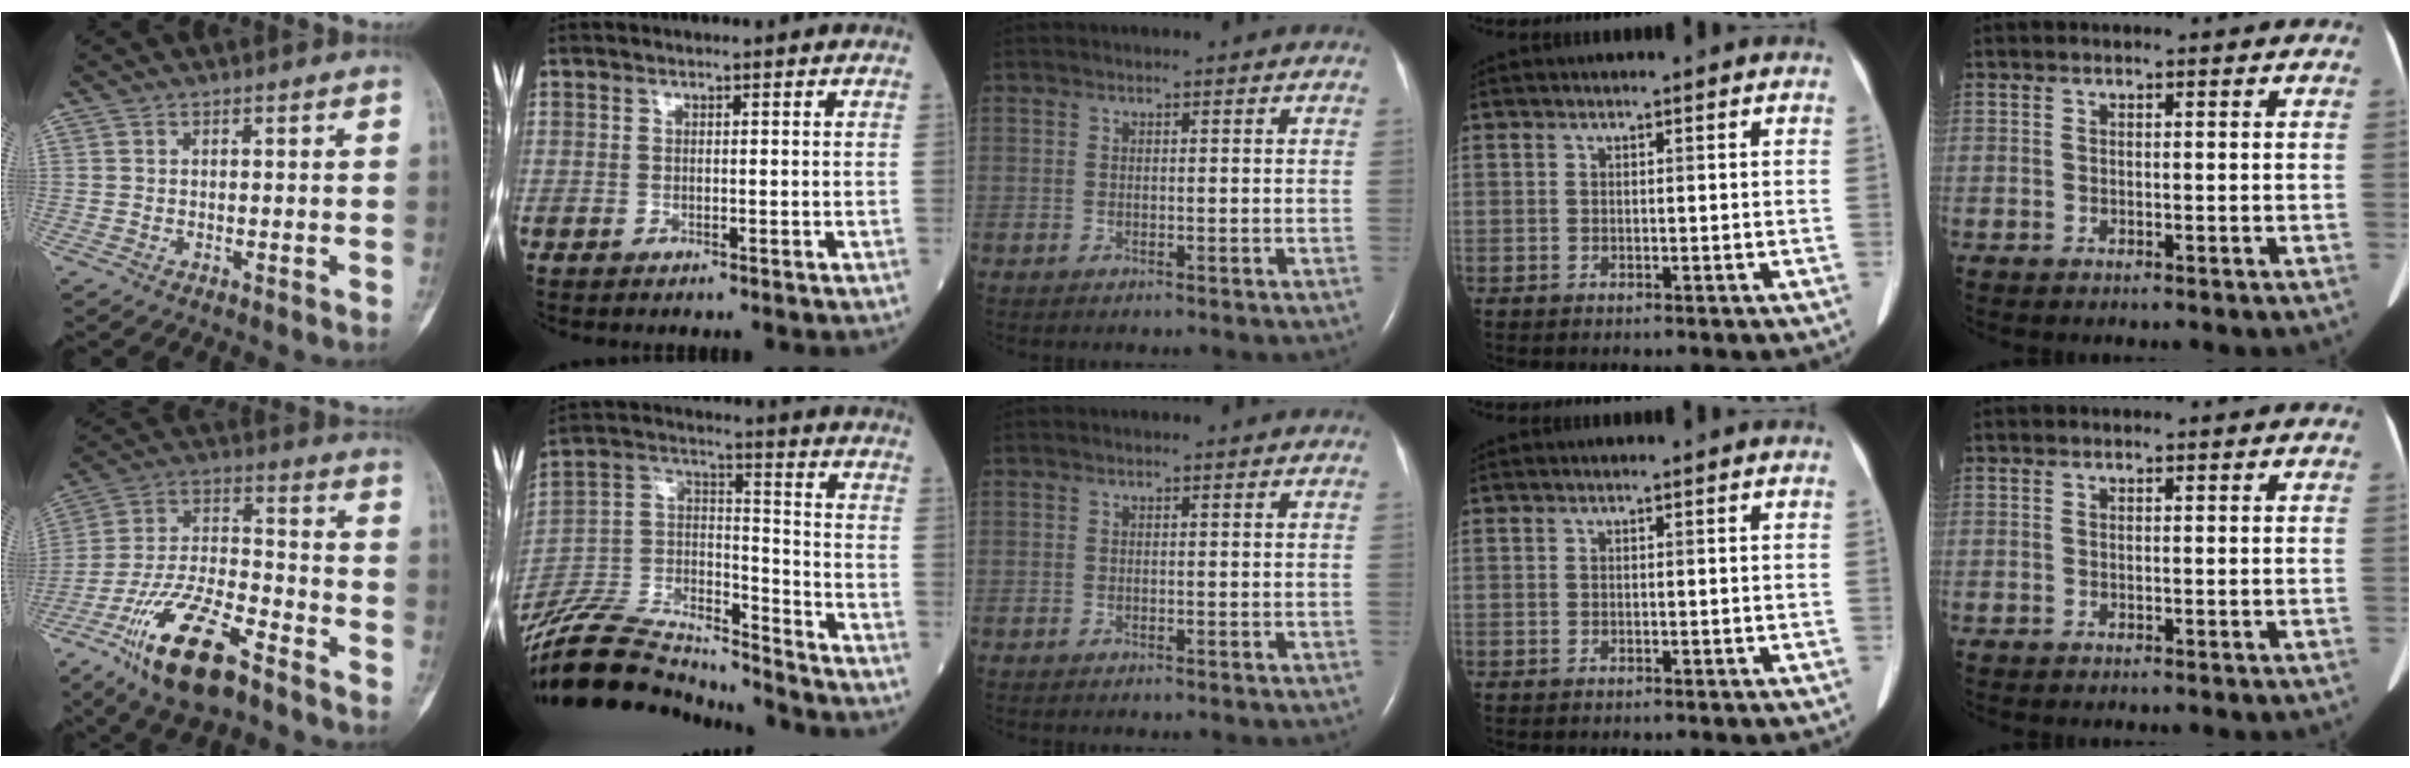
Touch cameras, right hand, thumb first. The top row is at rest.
{"thumb": {"total": 18.5, "force": [-11.4, 6.5, 13.0], "torque": [-0.245, 0.065, -0.209]}, "index": {"total": 21.0, "force": [-20.1, 3.1, 5.3], "torque": [-0.123, 0.016, -0.350]}}